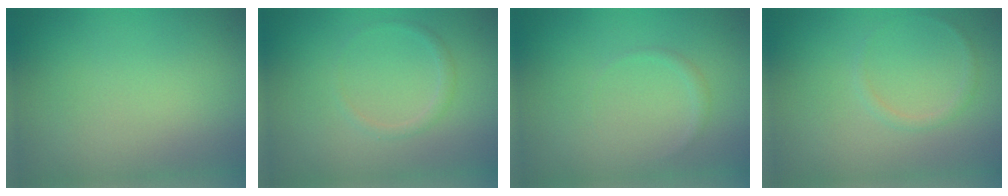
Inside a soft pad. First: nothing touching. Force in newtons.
{"total": 0.9, "press": 0.9, "slide": 0.0}
{"total": 0.6, "press": 0.6, "slide": 0.0}
{"total": 0.8, "press": 0.8, "slide": 0.0}